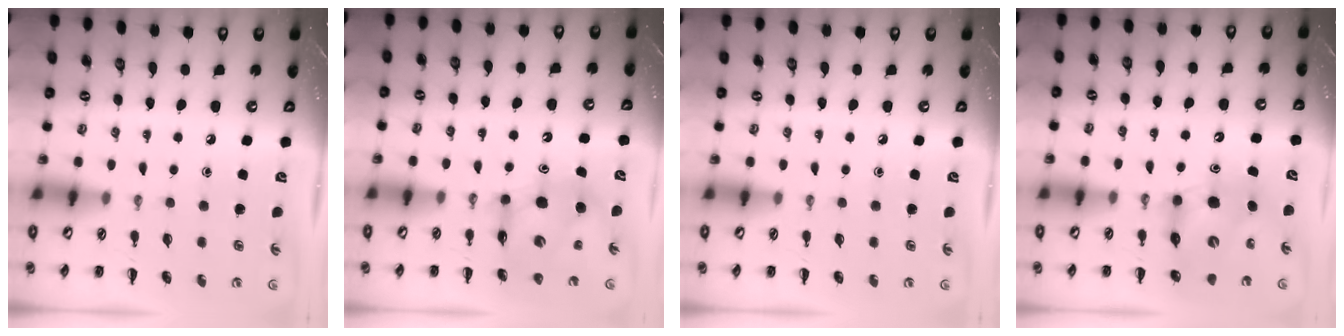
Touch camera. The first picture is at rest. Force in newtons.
{"total": 7.3, "press": 7.3, "slide": 0.3}
{"total": 0.0}
{"total": 6.8, "press": 6.7, "slide": 1.5}